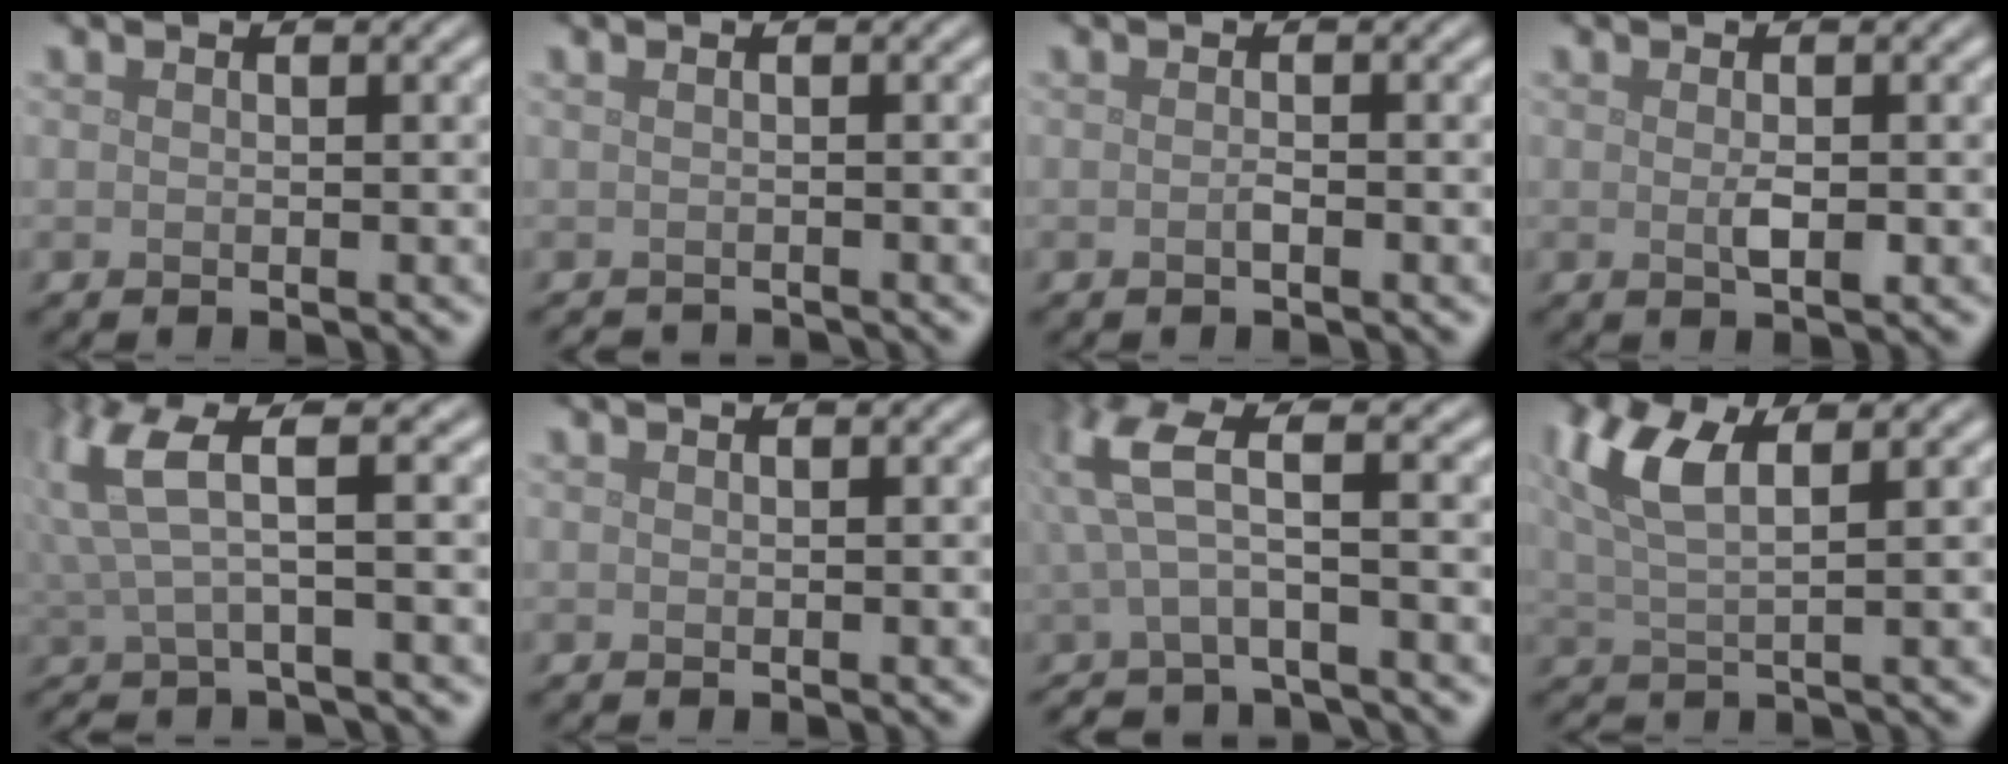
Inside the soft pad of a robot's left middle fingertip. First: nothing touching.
{"total": 1.7, "force": [-1.5, 0.3, 0.7], "torque": [-0.004, -0.007, -0.028]}
{"total": 0.7, "force": [-0.3, 0.1, 0.6], "torque": [-0.013, 0.001, -0.006]}
{"total": 1.5, "force": [-0.1, 0.4, 1.5], "torque": [-0.029, -0.005, -0.001]}
{"total": 4.2, "force": [1.1, 0.5, 4.0], "torque": [-0.093, 0.007, 0.015]}
{"total": 0.0}
{"total": 3.8, "force": [-0.3, 0.9, 3.6], "torque": [-0.090, -0.002, -0.012]}
{"total": 6.1, "force": [2.6, 2.4, 5.0], "torque": [-0.118, 0.011, 0.050]}